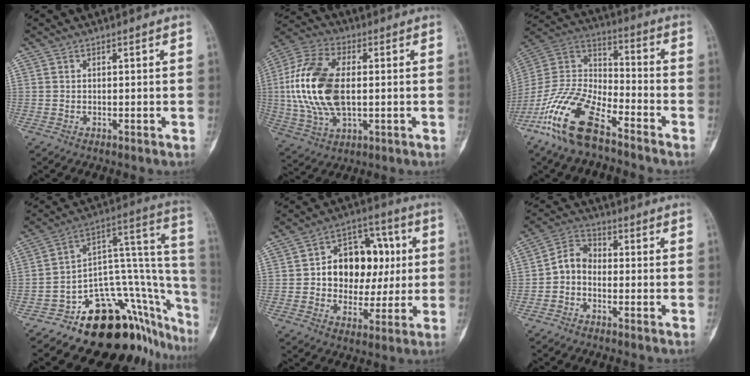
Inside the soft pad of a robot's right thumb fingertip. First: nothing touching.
{"total": 18.6, "force": [0.6, 10.5, 15.3], "torque": [-0.320, 0.007, 0.014]}
{"total": 18.1, "force": [-11.7, 7.1, 11.8], "torque": [-0.236, 0.063, -0.224]}
{"total": 25.1, "force": [-14.5, 11.9, 16.6], "torque": [-0.093, 0.151, -0.201]}
{"total": 15.8, "force": [1.4, 11.6, 10.7], "torque": [-0.105, 0.025, 0.023]}
{"total": 5.6, "force": [-1.5, 4.2, 3.4], "torque": [-0.048, 0.026, -0.045]}